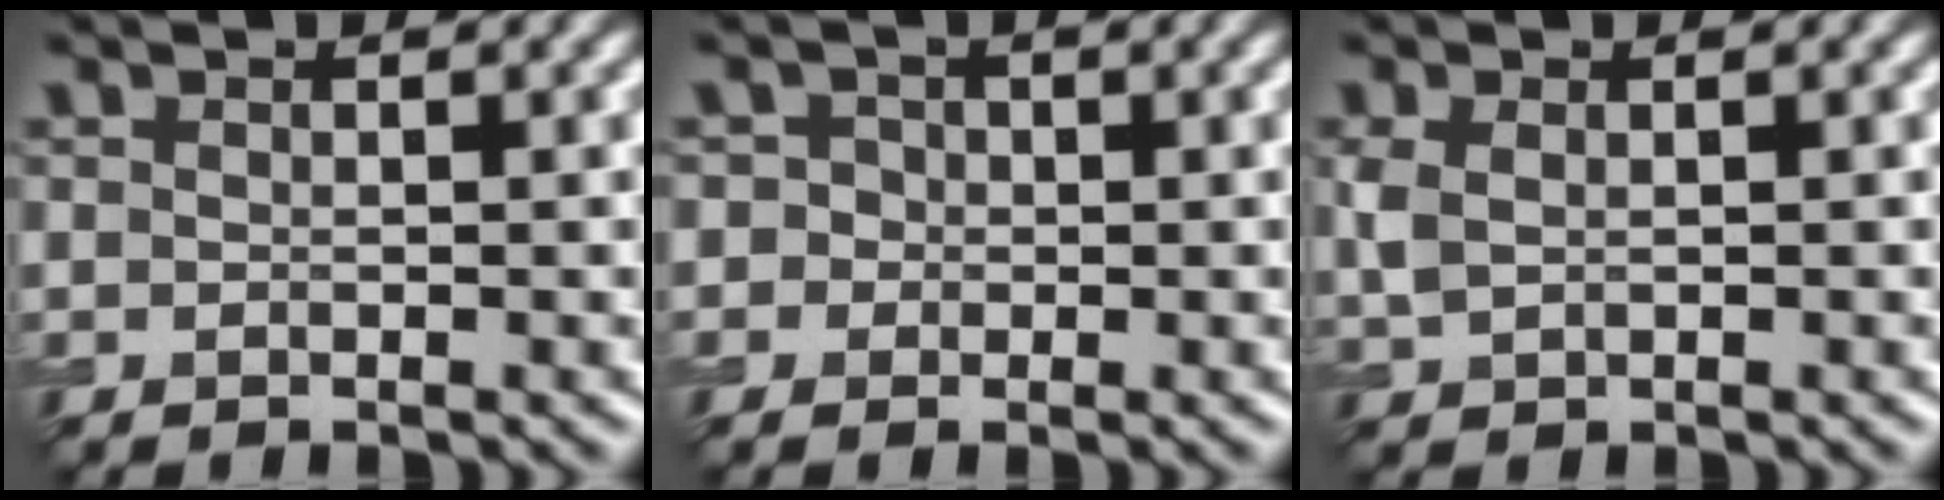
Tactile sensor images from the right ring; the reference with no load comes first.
{"total": 2.7, "force": [0.5, 2.6, 0.8], "torque": [0.017, 0.022, -0.019]}
{"total": 1.9, "force": [0.3, 1.4, 1.3], "torque": [-0.037, 0.000, 0.010]}